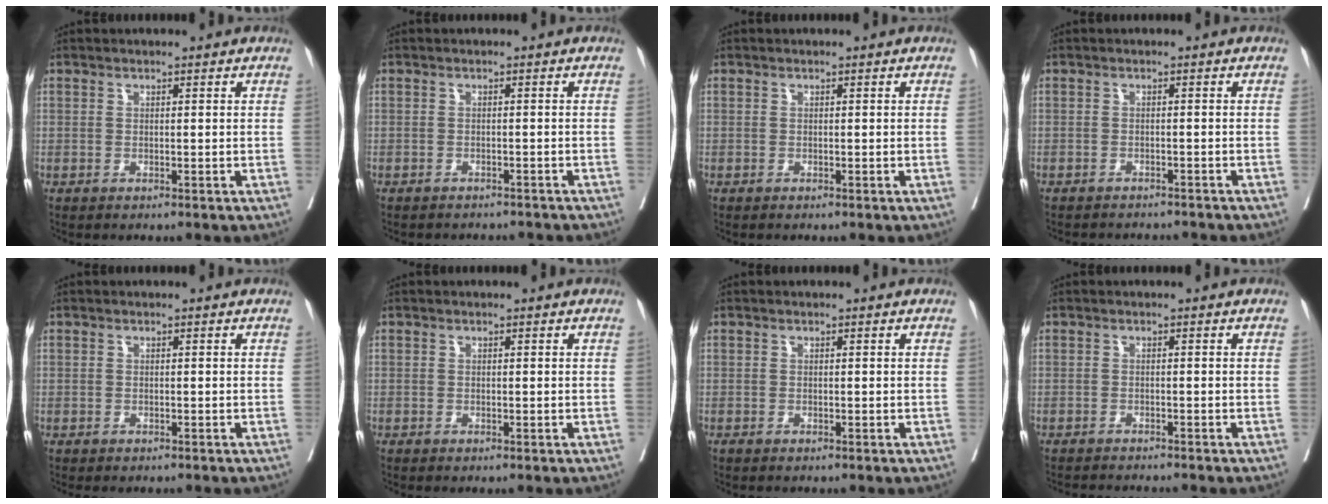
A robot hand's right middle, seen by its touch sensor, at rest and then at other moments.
{"total": 6.7, "force": [-6.3, 1.8, 1.7], "torque": [-0.016, -0.001, -0.068]}
{"total": 0.0}
{"total": 7.1, "force": [-6.8, 1.4, 1.7], "torque": [-0.015, -0.005, -0.079]}
{"total": 0.6, "force": [-0.5, 0.4, 0.0], "torque": [-0.006, 0.003, -0.010]}
{"total": 0.0}
{"total": 0.0}
{"total": 6.3, "force": [-5.9, 0.1, 2.2], "torque": [-0.018, -0.012, -0.082]}